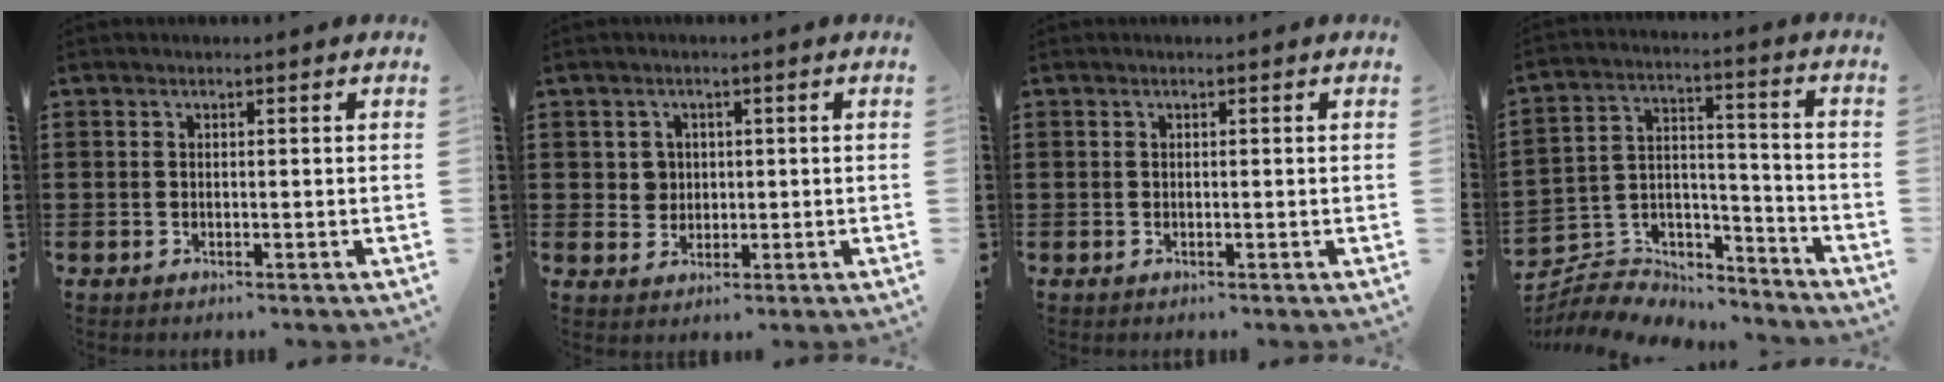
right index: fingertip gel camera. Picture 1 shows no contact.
{"total": 2.6, "force": [0.6, 2.4, 0.7], "torque": [-0.025, 0.011, 0.009]}
{"total": 0.0}
{"total": 6.3, "force": [-5.8, 2.4, 0.8], "torque": [-0.026, 0.007, -0.118]}